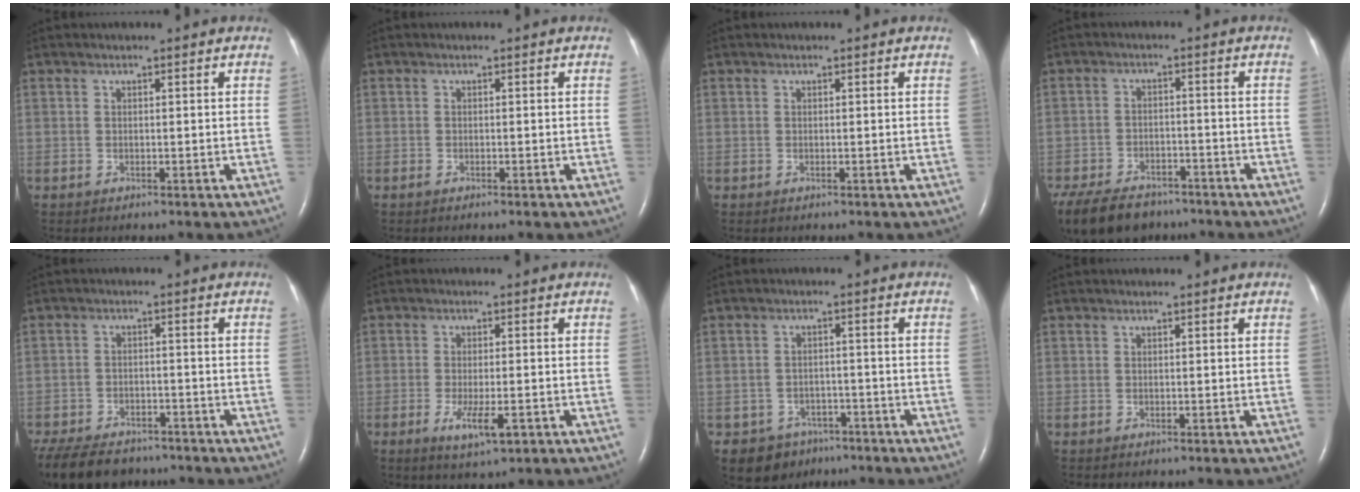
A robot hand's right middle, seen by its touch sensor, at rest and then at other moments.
{"total": 0.8, "force": [-0.6, 0.2, 0.4], "torque": [-0.012, -0.001, -0.007]}
{"total": 0.0}
{"total": 16.2, "force": [-12.0, 8.3, 7.0], "torque": [-0.192, -0.026, -0.177]}
{"total": 14.4, "force": [-11.3, 6.6, 6.1], "torque": [-0.154, -0.021, -0.165]}
{"total": 5.0, "force": [-2.0, 1.2, 4.4], "torque": [-0.083, -0.007, -0.028]}
{"total": 5.7, "force": [-3.8, 4.2, 0.6], "torque": [-0.008, 0.008, -0.053]}
{"total": 0.0}